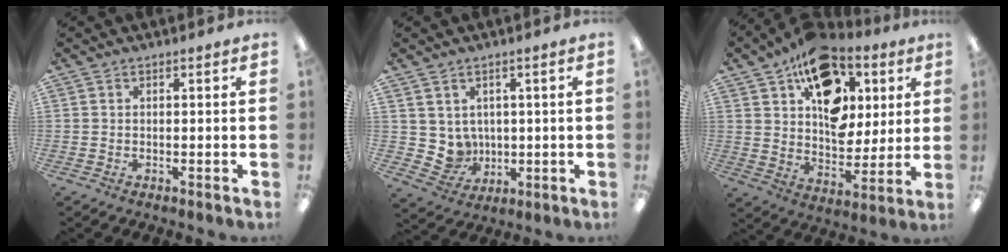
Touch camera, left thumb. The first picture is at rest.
{"total": 5.6, "force": [2.3, 5.1, 0.3], "torque": [-0.027, -0.020, 0.052]}
{"total": 17.9, "force": [8.9, 12.4, 9.4], "torque": [-0.137, -0.041, 0.161]}